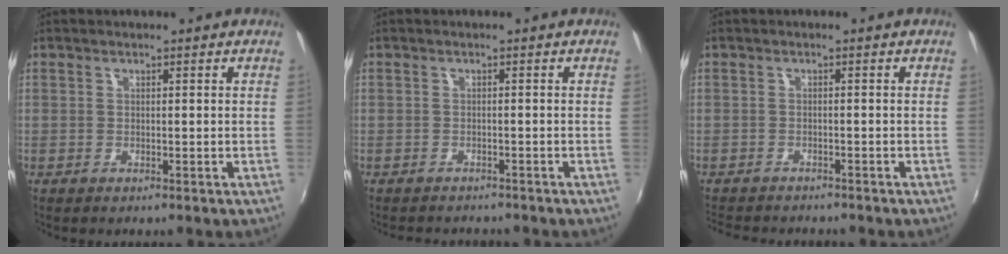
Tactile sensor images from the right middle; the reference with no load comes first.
{"total": 3.3, "force": [-3.0, 1.0, 0.8], "torque": [-0.023, -0.007, -0.044]}
{"total": 5.9, "force": [-5.4, 1.3, 1.7], "torque": [-0.049, -0.015, -0.085]}